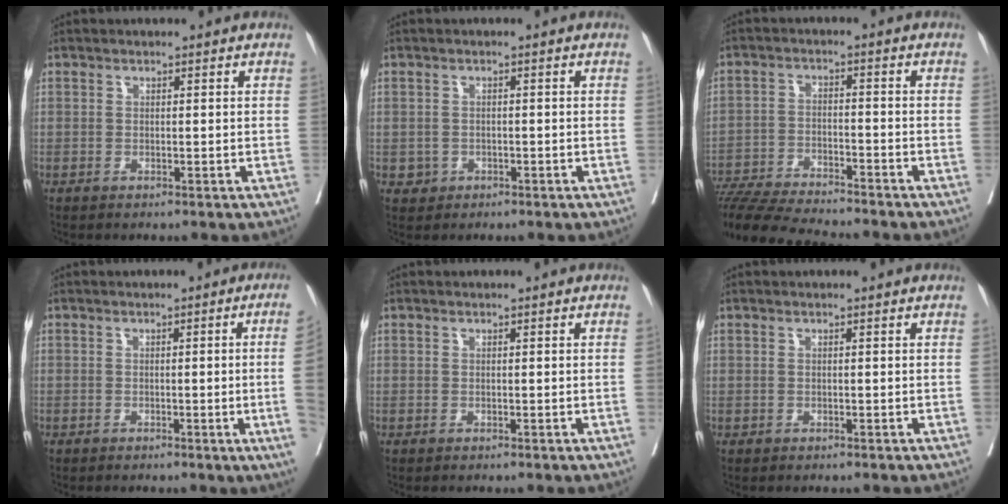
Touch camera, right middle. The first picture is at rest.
{"total": 1.7, "force": [-0.5, 1.6, 0.2], "torque": [0.000, 0.007, -0.003]}
{"total": 14.6, "force": [-13.4, 0.8, 5.9], "torque": [-0.097, -0.019, -0.213]}
{"total": 6.1, "force": [-0.9, -1.9, 5.7], "torque": [-0.053, -0.012, -0.015]}
{"total": 0.0}
{"total": 0.0}